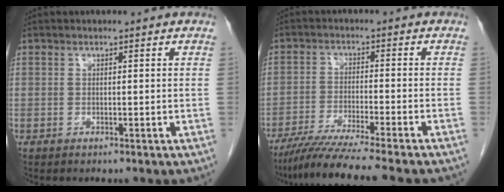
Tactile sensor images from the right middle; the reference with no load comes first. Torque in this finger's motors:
{"motor_torque": [1.14, -1.00, 0.20, 0.10]}